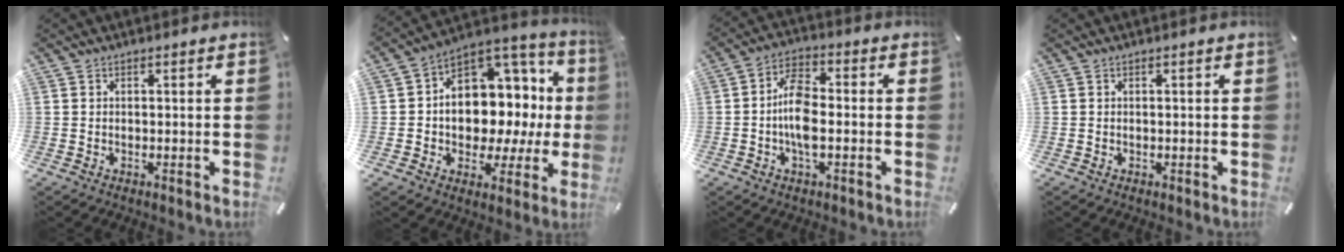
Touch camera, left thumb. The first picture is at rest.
{"total": 12.1, "force": [0.8, 10.1, 6.6], "torque": [-0.074, -0.041, 0.019]}
{"total": 8.2, "force": [-1.4, 3.9, 7.1], "torque": [-0.139, 0.008, -0.024]}
{"total": 0.0}